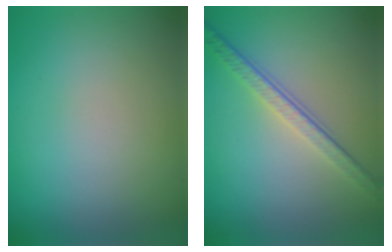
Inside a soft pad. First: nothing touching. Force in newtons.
{"total": 4.0, "press": 2.8, "slide": 2.8}